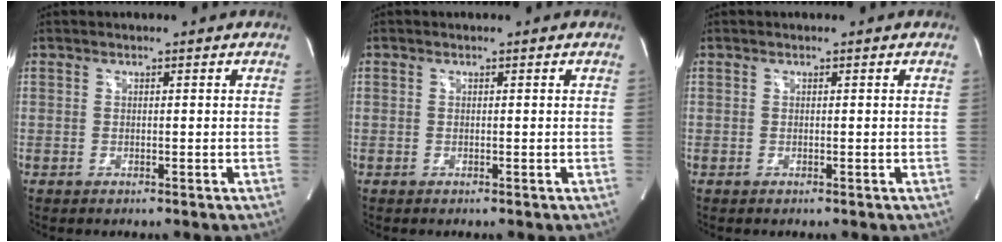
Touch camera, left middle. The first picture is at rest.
{"total": 0.0}
{"total": 0.0}